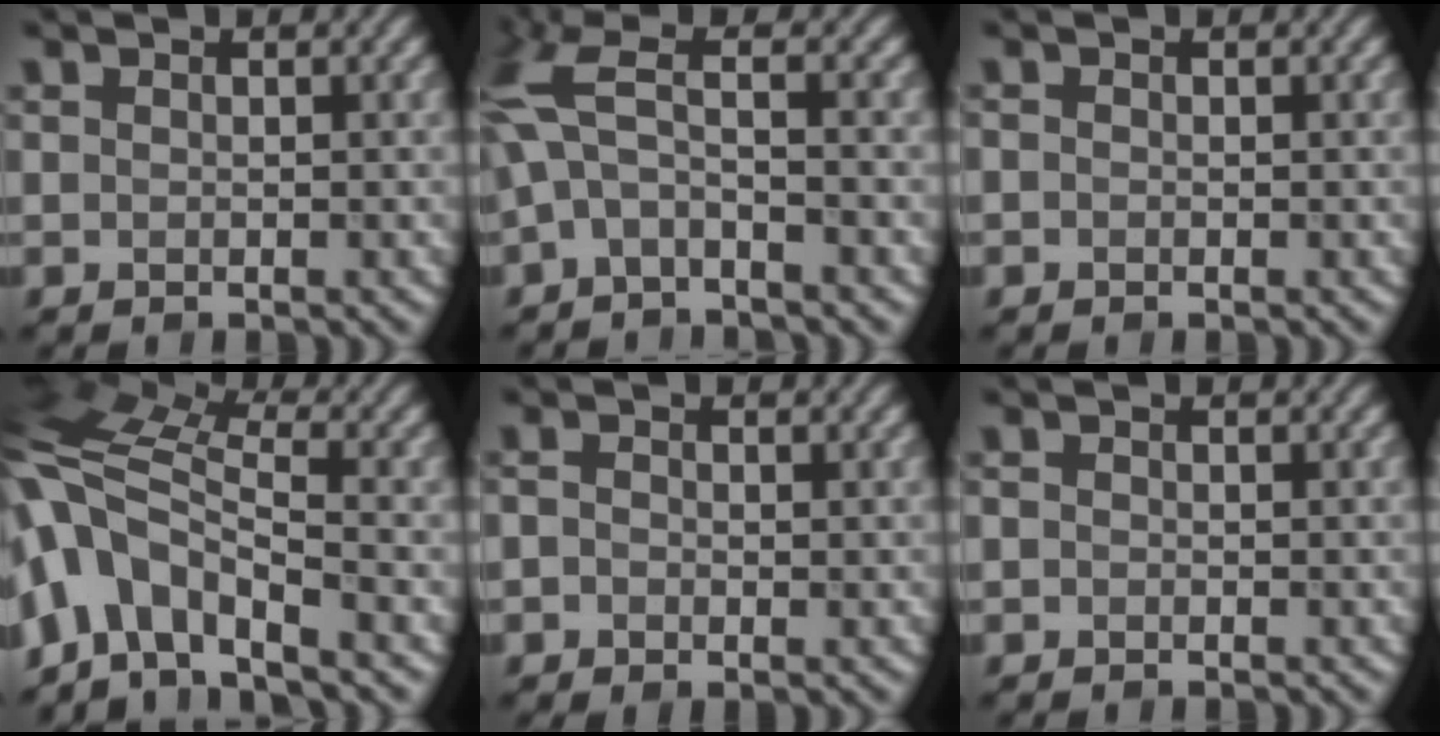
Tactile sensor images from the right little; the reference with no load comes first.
{"total": 4.6, "force": [0.0, 1.4, 4.4], "torque": [-0.106, 0.008, -0.013]}
{"total": 0.0}
{"total": 9.9, "force": [-3.4, 5.1, 7.8], "torque": [-0.152, 0.008, -0.076]}
{"total": 1.4, "force": [-0.2, 0.8, 1.1], "torque": [-0.020, -0.002, -0.006]}
{"total": 0.0}